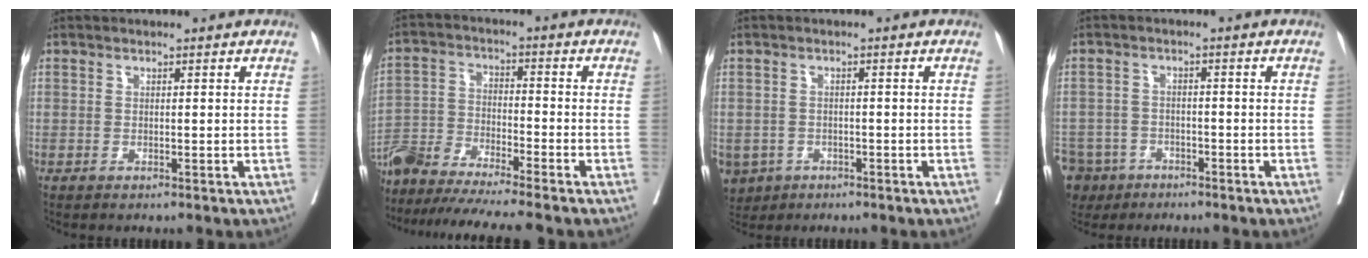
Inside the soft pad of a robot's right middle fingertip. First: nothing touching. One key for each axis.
{"total": 16.0, "fx": -14.6, "fy": -0.9, "fz": 6.5, "tx": -0.124, "ty": -0.011, "tz": -0.259}
{"total": 6.5, "fx": -3.5, "fy": 5.2, "fz": 1.8, "tx": -0.044, "ty": 0.000, "tz": -0.052}
{"total": 11.2, "fx": -7.1, "fy": 8.2, "fz": 2.7, "tx": -0.094, "ty": -0.007, "tz": -0.113}